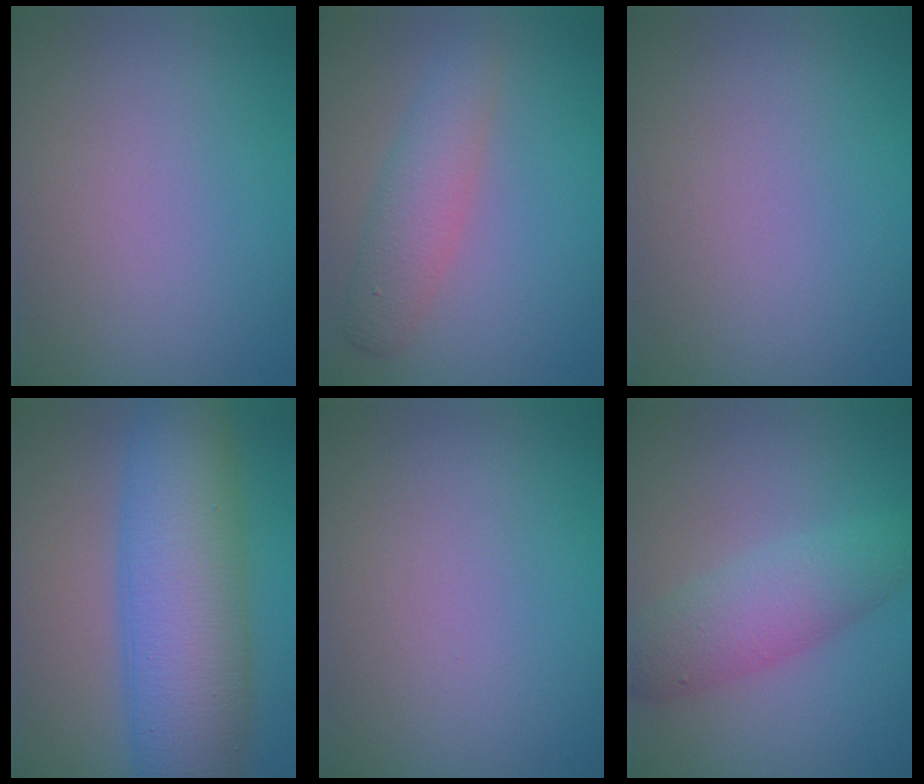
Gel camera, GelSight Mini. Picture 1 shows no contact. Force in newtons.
{"total": 3.3, "press": 3.3, "slide": 0.1}
{"total": 0.0}
{"total": 10.4, "press": 10.4, "slide": 0.1}
{"total": 0.0}
{"total": 4.6, "press": 4.6, "slide": 0.1}